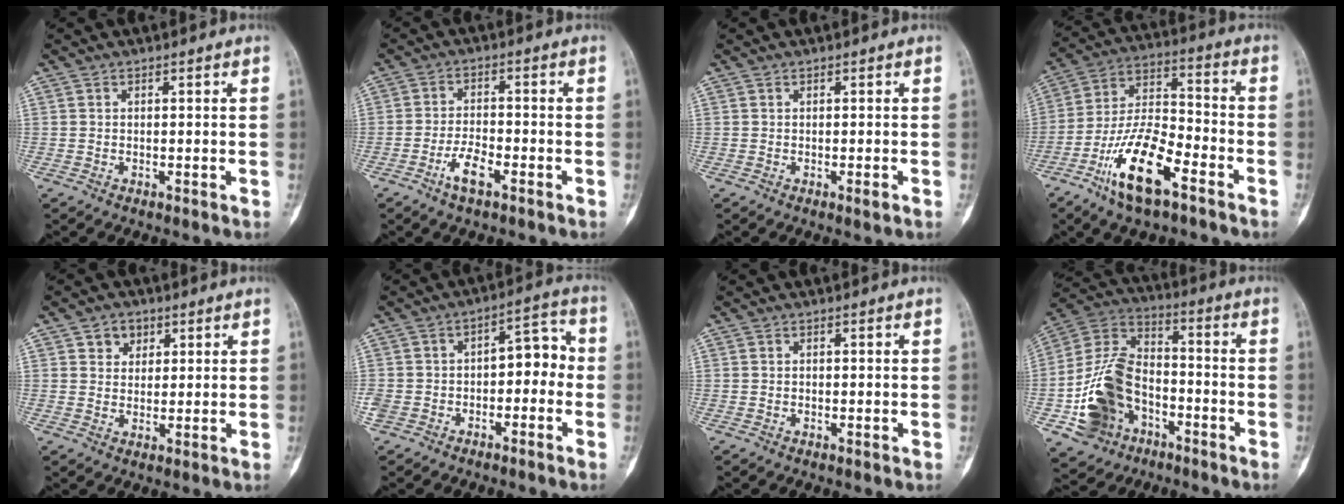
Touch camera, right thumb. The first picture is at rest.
{"total": 5.2, "force": [-2.9, 1.9, 3.9], "torque": [-0.072, 0.016, -0.054]}
{"total": 0.8, "force": [-0.3, 0.1, 0.7], "torque": [-0.013, -0.003, -0.003]}
{"total": 15.7, "force": [-8.7, 5.6, 11.9], "torque": [-0.222, 0.058, -0.162]}
{"total": 4.2, "force": [2.1, 3.4, 1.4], "torque": [0.001, -0.008, 0.032]}
{"total": 10.0, "force": [-2.4, 6.7, 7.0], "torque": [-0.088, 0.047, -0.044]}
{"total": 0.0}
{"total": 17.3, "force": [-5.7, 12.7, 10.3], "torque": [-0.178, 0.048, -0.102]}